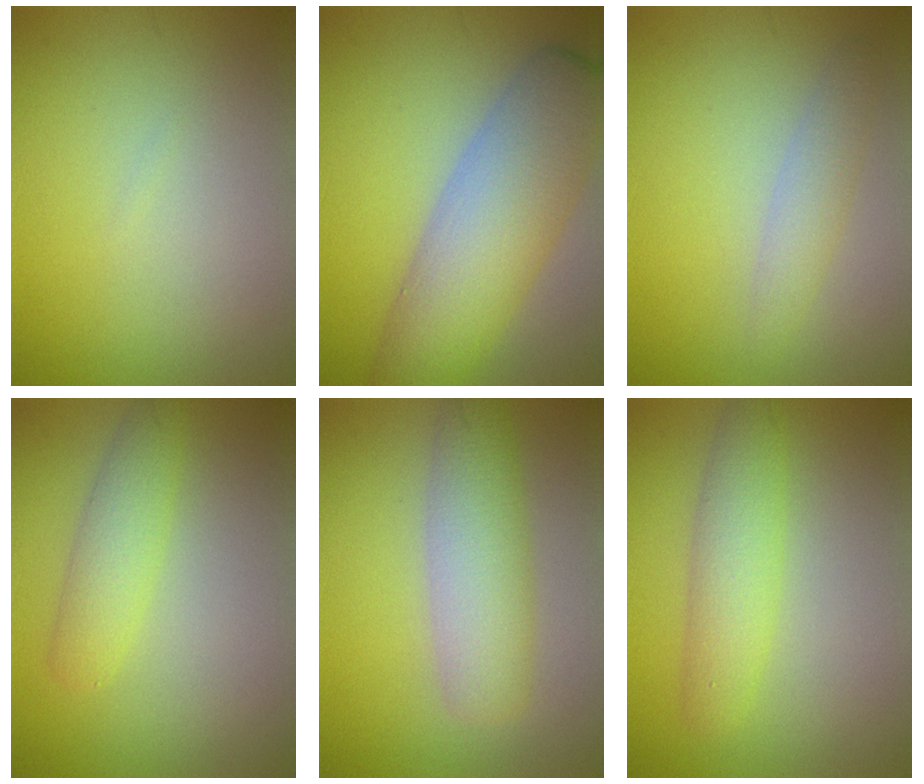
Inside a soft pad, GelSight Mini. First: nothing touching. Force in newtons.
{"total": 8.9, "press": 8.9, "slide": 0.3}
{"total": 1.3, "press": 1.3, "slide": 0.3}
{"total": 3.0, "press": 3.0, "slide": 0.1}
{"total": 5.2, "press": 5.2, "slide": 0.2}
{"total": 3.6, "press": 3.6, "slide": 0.1}